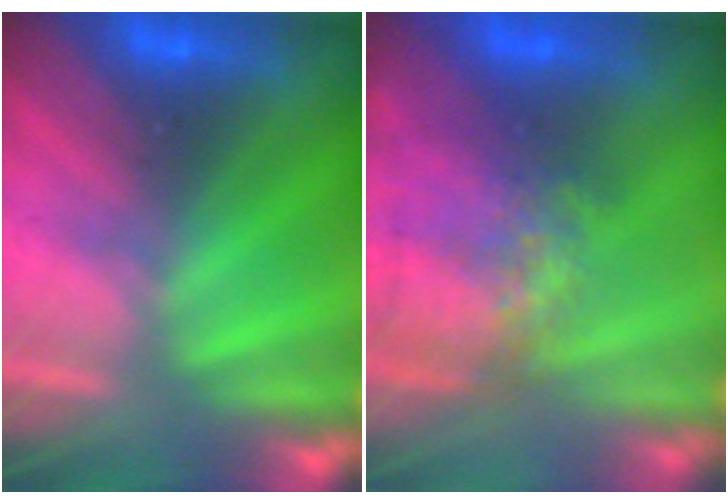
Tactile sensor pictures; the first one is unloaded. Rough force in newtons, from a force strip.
{"total": 7.0}